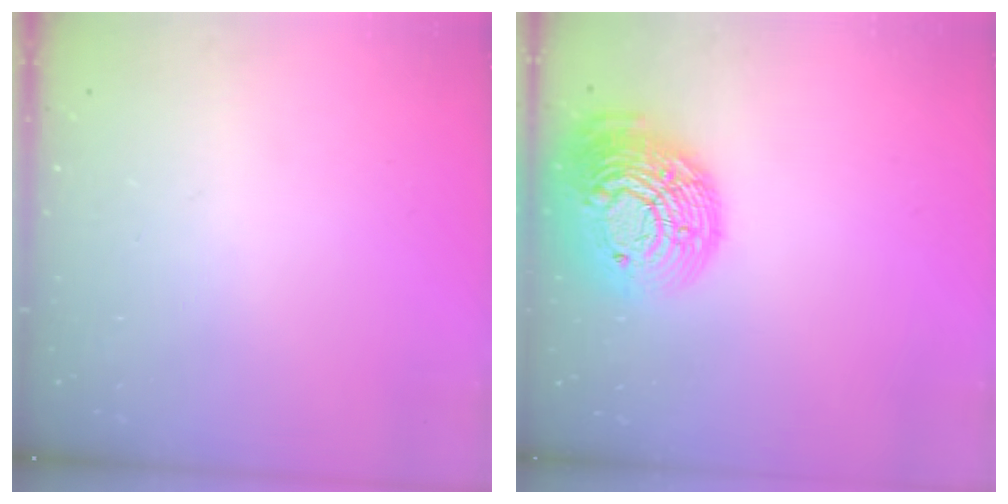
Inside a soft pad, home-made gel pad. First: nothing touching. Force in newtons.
{"total": 22.1, "press": 22.0, "slide": 1.7}